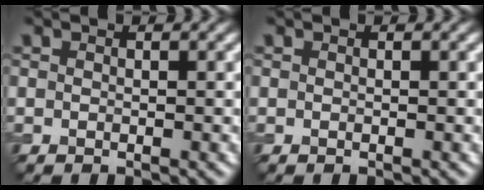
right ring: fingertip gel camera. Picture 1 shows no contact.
{"total": 0.0}